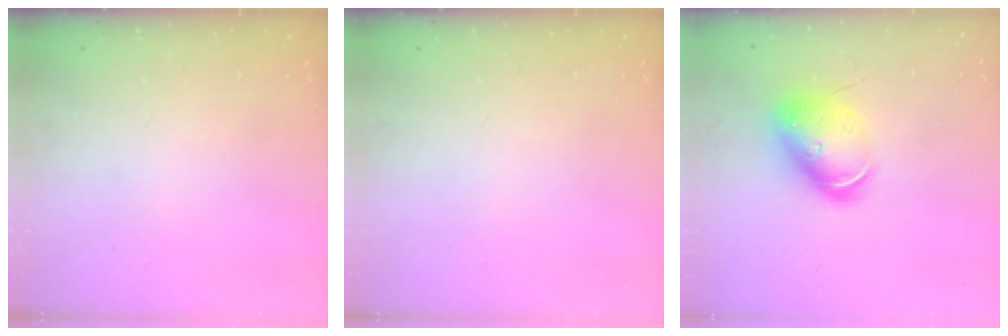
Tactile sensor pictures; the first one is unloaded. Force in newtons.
{"total": 0.0}
{"total": 9.3, "press": 9.2, "slide": 1.6}